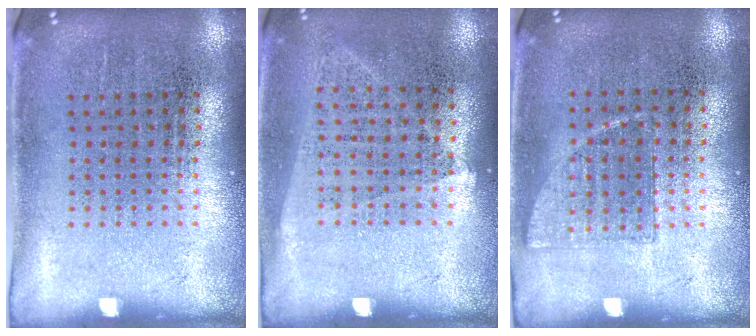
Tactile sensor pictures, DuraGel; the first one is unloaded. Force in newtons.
{"total": 1.0, "press": 0.9, "slide": 0.6}
{"total": 0.6, "press": 0.6, "slide": 0.3}